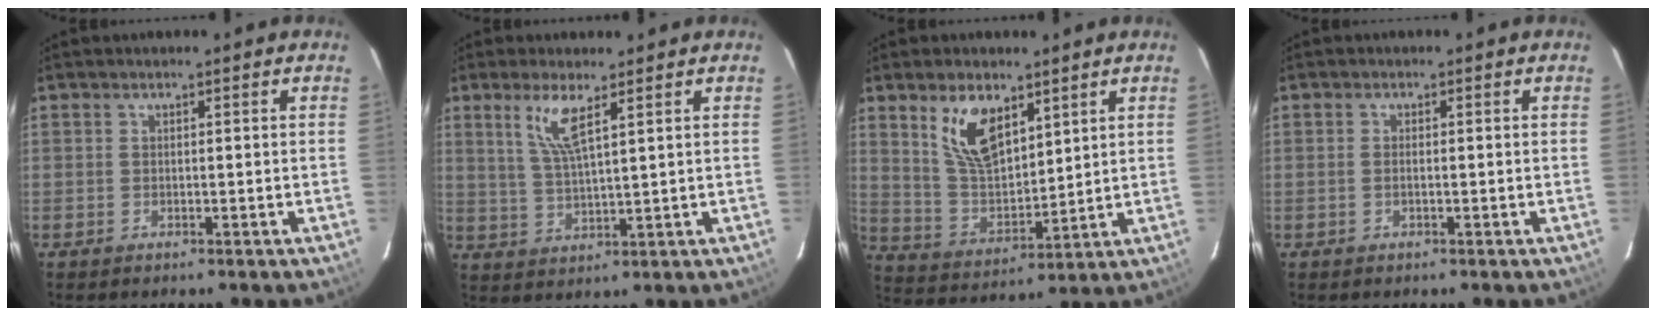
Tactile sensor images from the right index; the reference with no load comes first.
{"total": 6.0, "force": [3.2, 0.7, 5.0], "torque": [-0.105, -0.007, 0.068]}
{"total": 11.2, "force": [6.2, 5.5, 7.6], "torque": [-0.145, 0.006, 0.132]}
{"total": 0.9, "force": [-0.1, 0.3, 0.8], "torque": [-0.018, 0.001, -0.004]}